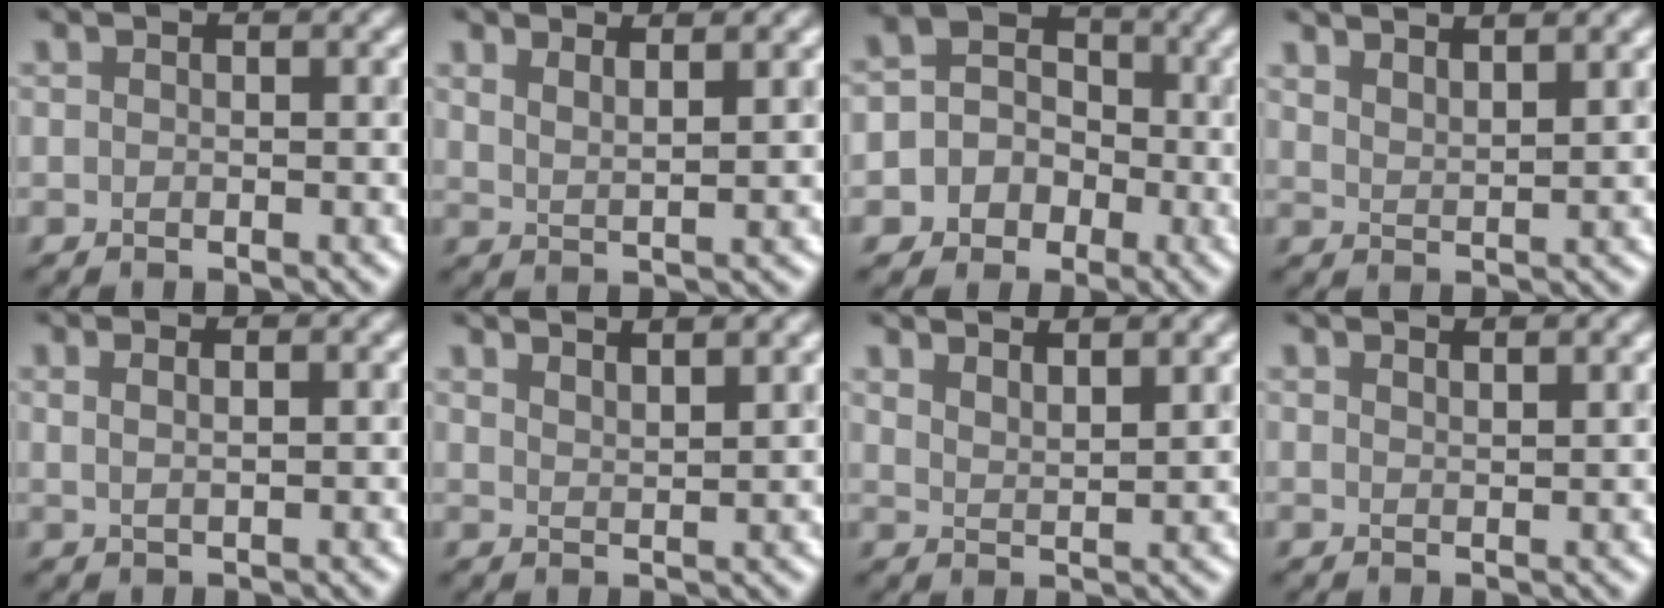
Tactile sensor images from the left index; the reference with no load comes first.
{"total": 2.5, "force": [2.0, 0.7, 1.4], "torque": [-0.010, 0.001, 0.030]}
{"total": 7.0, "force": [-1.9, 6.5, 1.6], "torque": [-0.020, 0.018, -0.060]}
{"total": 3.6, "force": [3.2, 0.7, 1.6], "torque": [-0.006, 0.014, 0.037]}
{"total": 1.9, "force": [0.9, 0.8, 1.4], "torque": [-0.012, -0.002, 0.003]}
{"total": 3.3, "force": [2.9, 0.7, 1.4], "torque": [0.000, 0.016, 0.027]}
{"total": 3.4, "force": [3.0, 0.8, 1.5], "torque": [-0.011, 0.006, 0.046]}
{"total": 1.6, "force": [1.4, 0.4, 0.7], "torque": [0.000, 0.004, 0.014]}